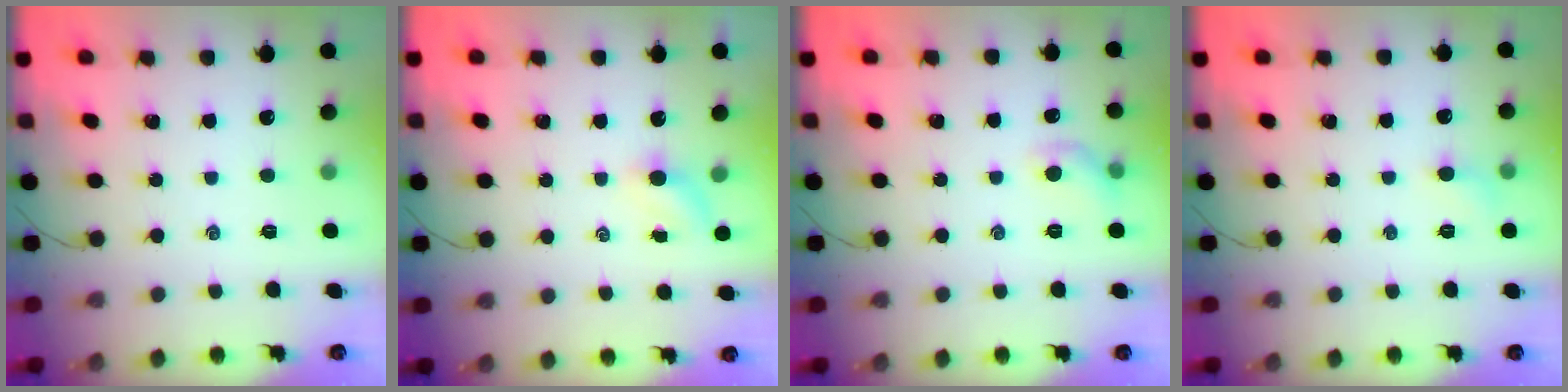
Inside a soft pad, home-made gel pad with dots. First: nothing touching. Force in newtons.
{"total": 3.6, "press": 3.5, "slide": 1.0}
{"total": 6.5, "press": 6.4, "slide": 1.3}
{"total": 3.5, "press": 3.3, "slide": 1.2}